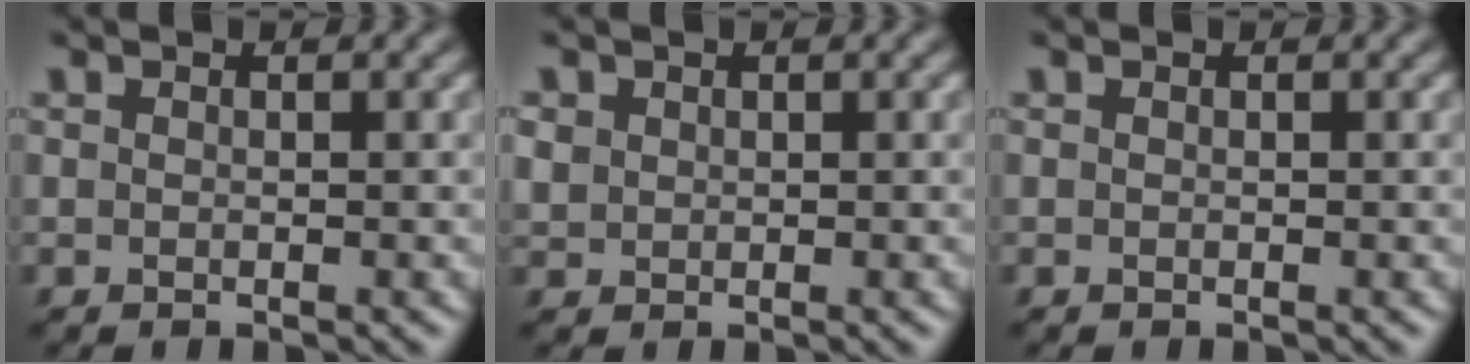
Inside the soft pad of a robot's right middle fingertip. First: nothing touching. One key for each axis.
{"total": 1.3, "fx": 0.4, "fy": 1.2, "fz": 0.3, "tx": -0.008, "ty": -0.002, "tz": 0.011}
{"total": 0.0}